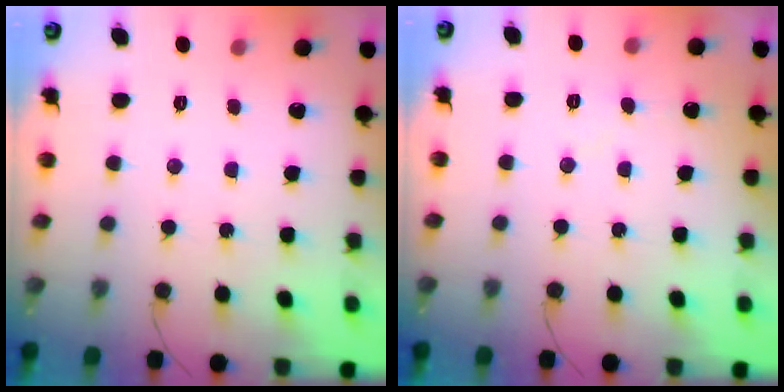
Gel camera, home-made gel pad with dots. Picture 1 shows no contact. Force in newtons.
{"total": 4.4, "press": 4.3, "slide": 0.5}